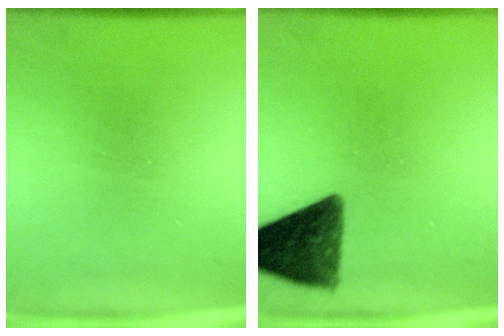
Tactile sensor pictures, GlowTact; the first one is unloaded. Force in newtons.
{"total": 11.4}